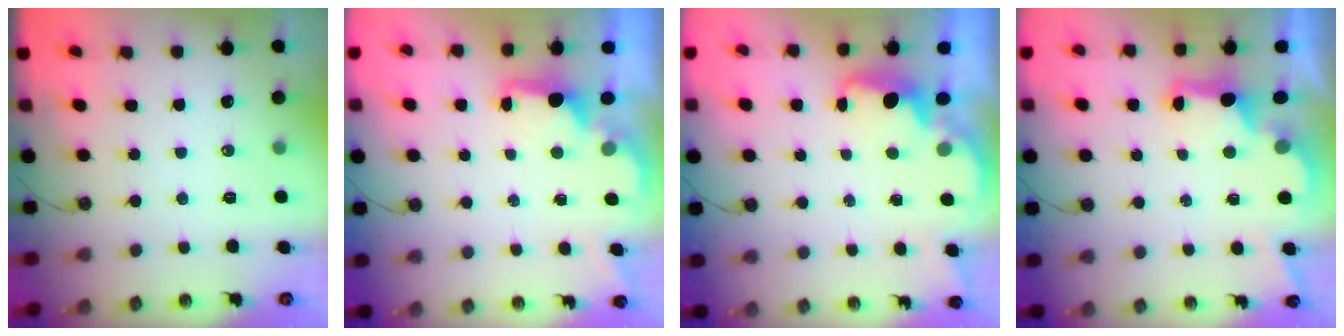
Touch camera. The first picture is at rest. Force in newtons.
{"total": 1.6, "press": 1.4, "slide": 0.7}
{"total": 1.9, "press": 1.7, "slide": 0.8}
{"total": 2.9, "press": 2.7, "slide": 0.9}